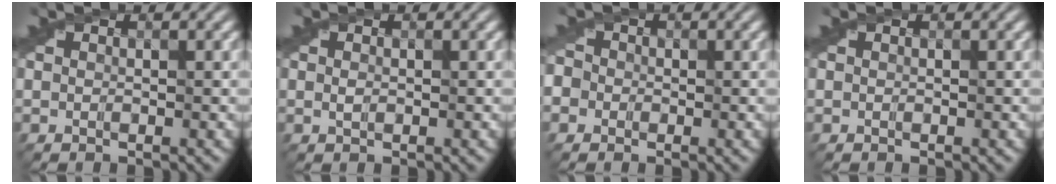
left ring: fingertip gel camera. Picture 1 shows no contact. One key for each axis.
{"total": 0.6, "fx": 0.0, "fy": 0.4, "fz": 0.4, "tx": -0.012, "ty": 0.000, "tz": 0.000}
{"total": 2.1, "fx": -0.6, "fy": 1.9, "fz": 0.5, "tx": -0.003, "ty": 0.012, "tz": -0.022}
{"total": 0.0}